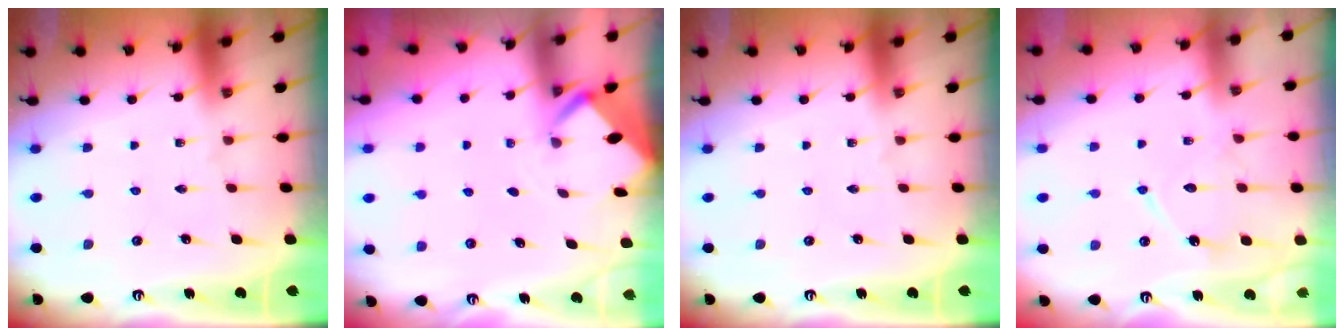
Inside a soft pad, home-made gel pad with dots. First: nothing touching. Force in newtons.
{"total": 1.8, "press": 1.8, "slide": 0.1}
{"total": 0.0}
{"total": 10.9, "press": 10.8, "slide": 0.9}